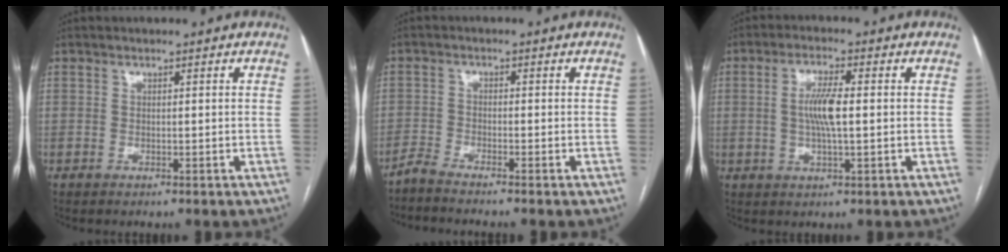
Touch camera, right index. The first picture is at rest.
{"total": 3.0, "force": [-2.8, -0.8, 0.8], "torque": [-0.020, -0.011, -0.056]}
{"total": 5.6, "force": [0.2, 0.7, 5.6], "torque": [-0.116, 0.000, 0.001]}